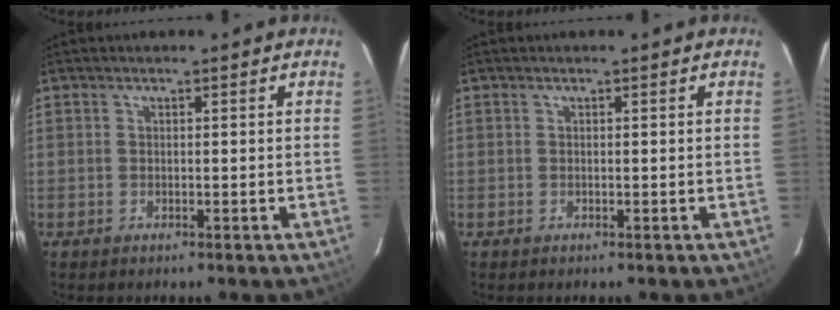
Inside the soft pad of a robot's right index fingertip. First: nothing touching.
{"total": 0.0}